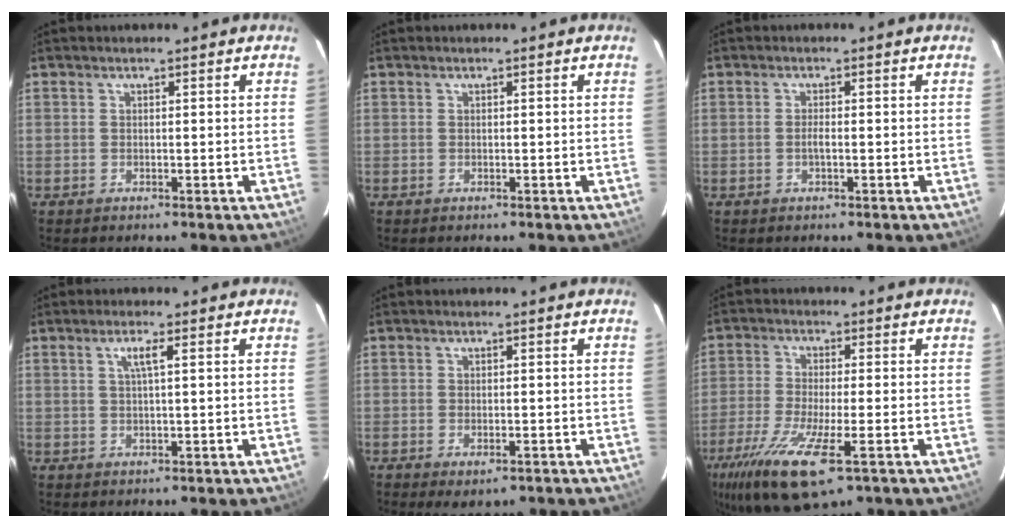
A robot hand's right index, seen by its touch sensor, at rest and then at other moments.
{"total": 0.0}
{"total": 1.3, "force": [-0.3, 0.2, 1.3], "torque": [-0.025, 0.001, -0.007]}
{"total": 2.4, "force": [0.7, -0.2, 2.3], "torque": [-0.042, 0.001, 0.011]}
{"total": 4.3, "force": [-2.6, 1.9, 2.8], "torque": [-0.056, -0.017, -0.038]}
{"total": 15.4, "force": [-8.4, 3.7, 12.4], "torque": [-0.258, -0.056, -0.155]}